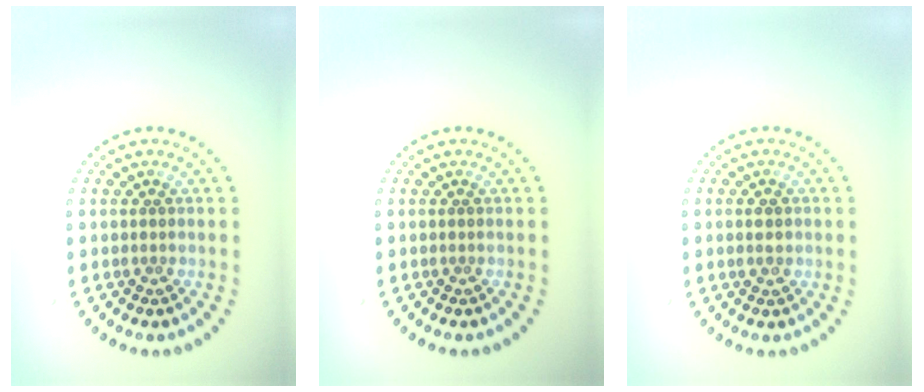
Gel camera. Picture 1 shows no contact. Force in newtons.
{"total": 0.0}
{"total": 1.8, "press": 1.8, "slide": 0.3}